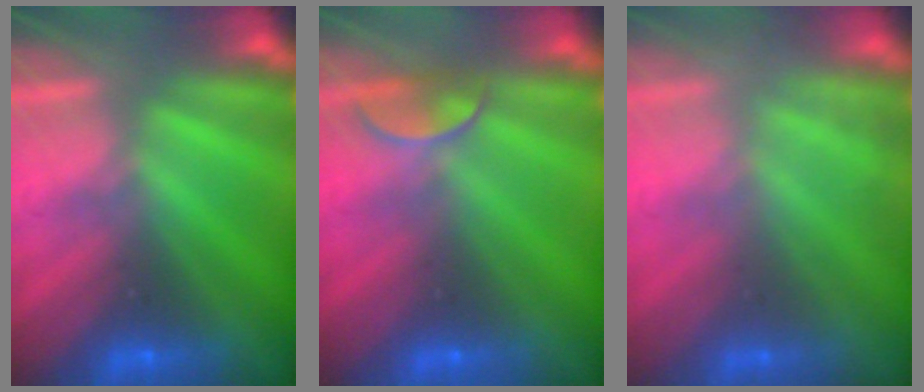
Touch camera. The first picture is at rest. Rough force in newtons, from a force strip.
{"total": 2.4}
{"total": 2.7}